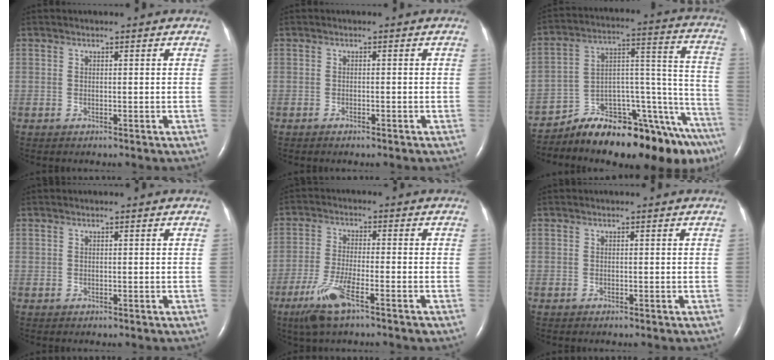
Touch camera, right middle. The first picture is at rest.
{"total": 0.9, "force": [-0.7, 0.3, 0.5], "torque": [-0.015, -0.002, -0.008]}
{"total": 22.2, "force": [-18.6, 3.3, 11.7], "torque": [-0.091, 0.044, -0.281]}
{"total": 0.0}
{"total": 8.2, "force": [-4.8, 0.9, 6.6], "torque": [-0.144, -0.019, -0.091]}
{"total": 0.0}